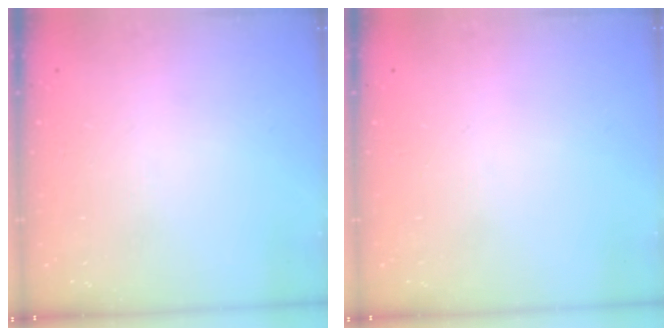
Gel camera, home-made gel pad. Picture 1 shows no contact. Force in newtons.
{"total": 0.0}